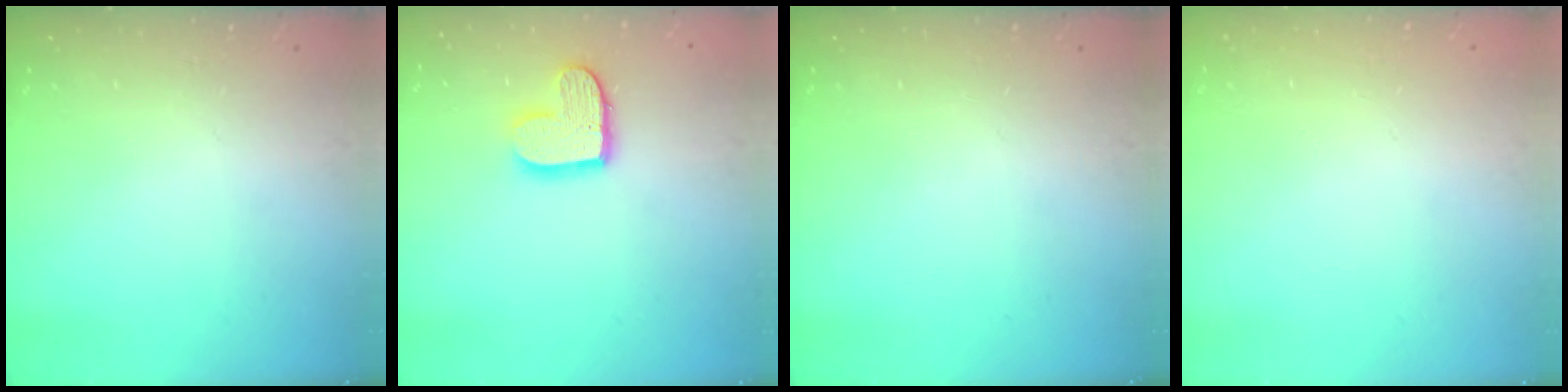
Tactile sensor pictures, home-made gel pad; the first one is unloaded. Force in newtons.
{"total": 12.2, "press": 12.2, "slide": 0.8}
{"total": 0.0}
{"total": 0.0}